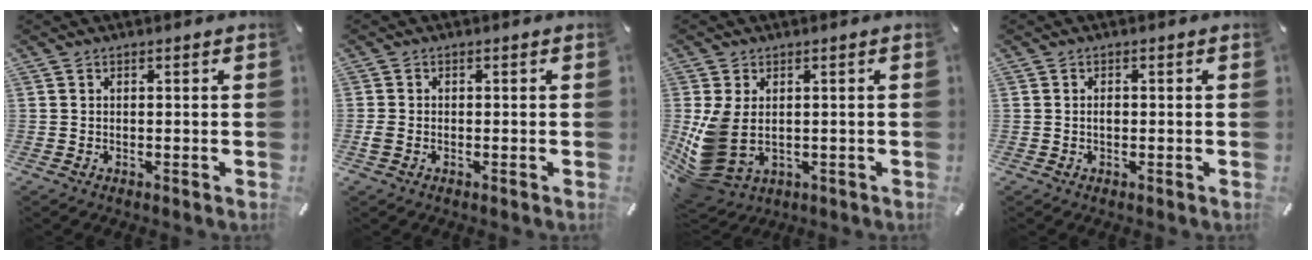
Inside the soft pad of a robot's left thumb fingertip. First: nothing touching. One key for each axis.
{"total": 1.7, "fx": -0.6, "fy": 1.0, "fz": 1.2, "tx": -0.028, "ty": -0.001, "tz": -0.013}
{"total": 9.7, "fx": 0.0, "fy": 6.7, "fz": 7.0, "tx": -0.156, "ty": -0.019, "tz": 0.004}
{"total": 1.3, "fx": -0.1, "fy": 0.7, "fz": 1.1, "tx": -0.022, "ty": 0.001, "tz": -0.003}